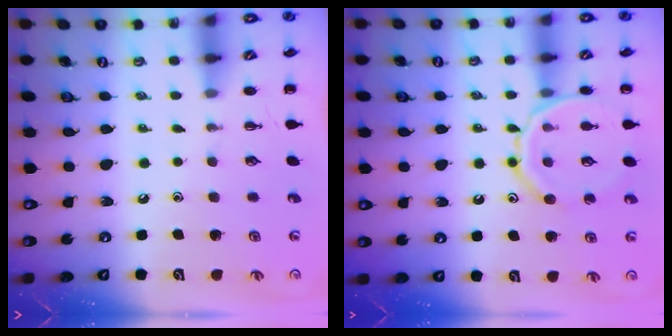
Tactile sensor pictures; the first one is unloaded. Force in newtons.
{"total": 14.0, "press": 14.0, "slide": 1.6}